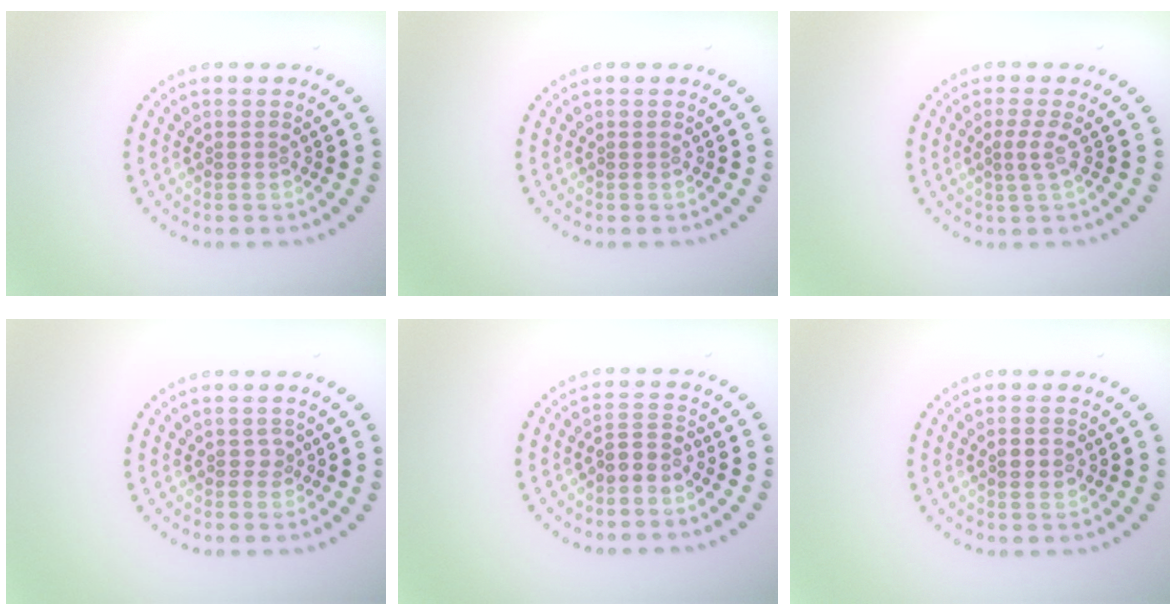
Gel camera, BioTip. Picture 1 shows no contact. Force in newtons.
{"total": 0.0}
{"total": 1.6, "press": 1.0, "slide": 1.2}
{"total": 0.9, "press": 0.7, "slide": 0.6}
{"total": 2.0, "press": 1.4, "slide": 1.4}
{"total": 1.5, "press": 1.5, "slide": 0.1}